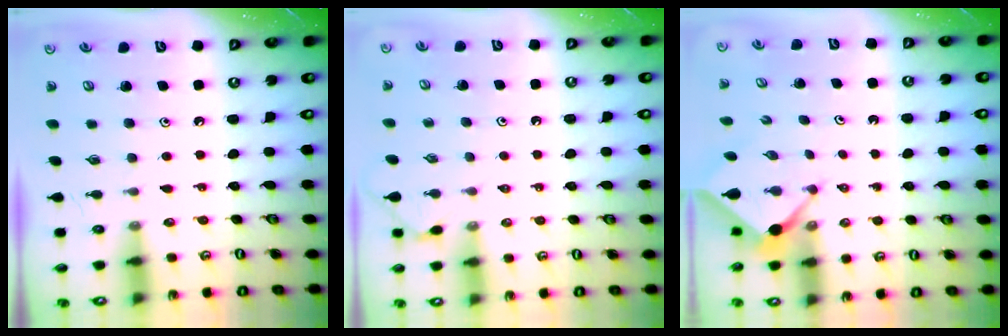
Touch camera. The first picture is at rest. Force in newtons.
{"total": 3.0, "press": 3.0, "slide": 0.4}
{"total": 2.5, "press": 2.4, "slide": 0.3}